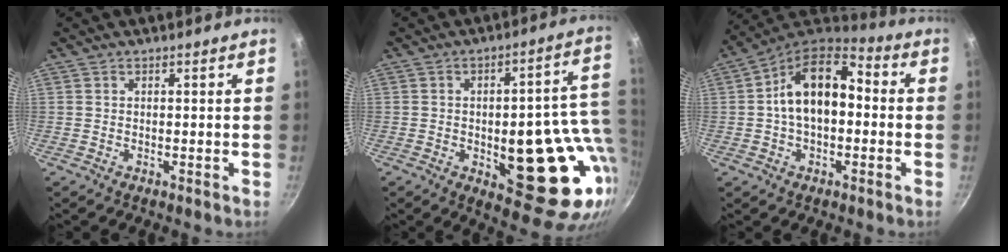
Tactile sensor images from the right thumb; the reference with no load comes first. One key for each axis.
{"total": 21.9, "fx": -2.3, "fy": 9.7, "fz": 19.5, "tx": -0.188, "ty": -0.003, "tz": -0.022}
{"total": 15.4, "fx": 0.5, "fy": 9.6, "fz": 12.0, "tx": -0.174, "ty": 0.041, "tz": -0.010}